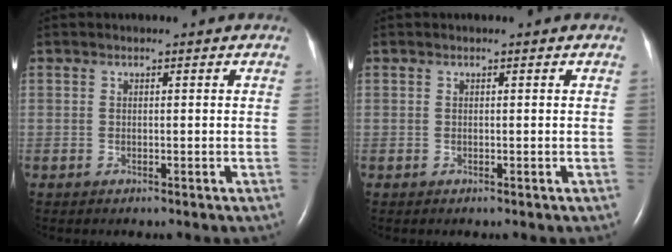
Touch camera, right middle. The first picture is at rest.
{"total": 0.0}